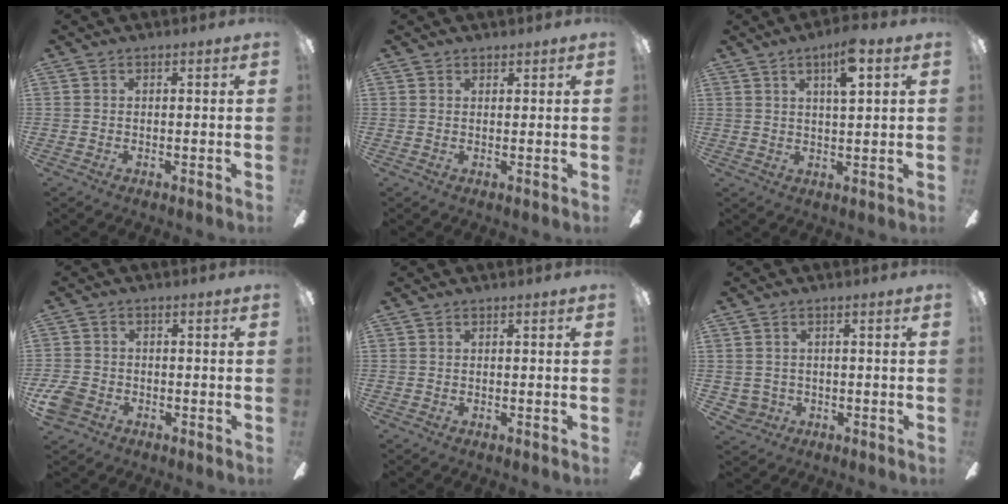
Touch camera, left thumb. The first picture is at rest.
{"total": 1.0, "force": [0.9, 0.6, 0.0], "torque": [-0.001, 0.000, 0.017]}
{"total": 6.7, "force": [3.5, 1.5, 5.6], "torque": [-0.092, -0.004, 0.053]}
{"total": 5.3, "force": [-2.7, 3.9, 2.5], "torque": [-0.061, 0.013, -0.052]}
{"total": 0.0}
{"total": 3.0, "force": [-0.5, 3.0, 0.6], "torque": [-0.020, 0.003, -0.010]}